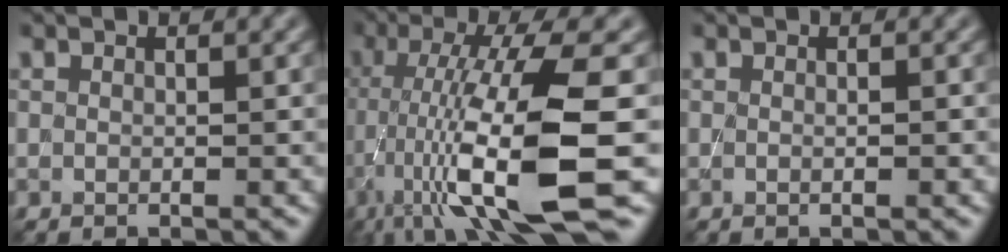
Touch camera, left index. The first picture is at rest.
{"total": 13.0, "force": [-4.3, 2.5, 12.0], "torque": [-0.219, -0.008, -0.068]}
{"total": 1.0, "force": [0.2, 0.5, 0.8], "torque": [0.007, -0.005, -0.003]}